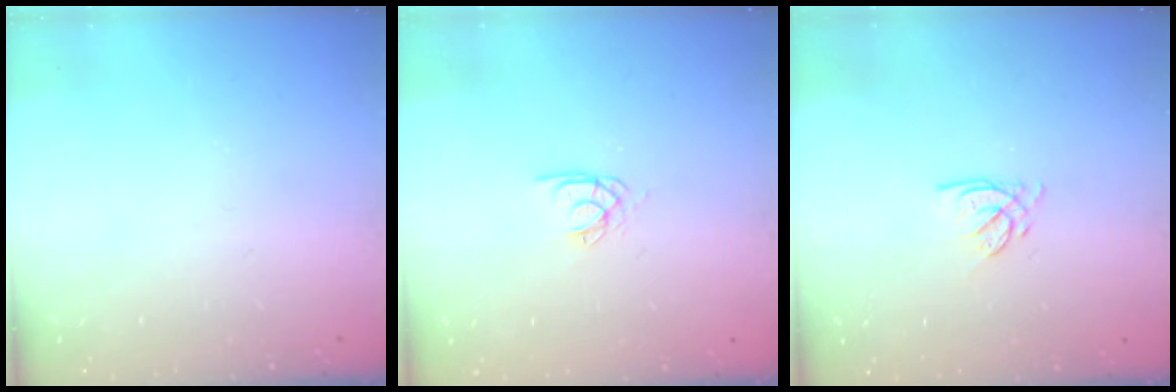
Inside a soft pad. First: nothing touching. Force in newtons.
{"total": 2.5, "press": 2.5, "slide": 0.1}
{"total": 2.8, "press": 2.8, "slide": 0.1}